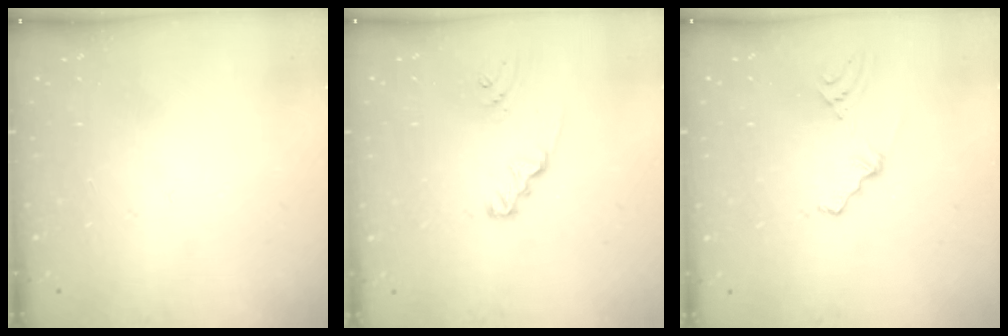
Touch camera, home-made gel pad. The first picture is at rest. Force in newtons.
{"total": 2.2, "press": 2.2, "slide": 0.2}
{"total": 2.9, "press": 2.8, "slide": 0.8}